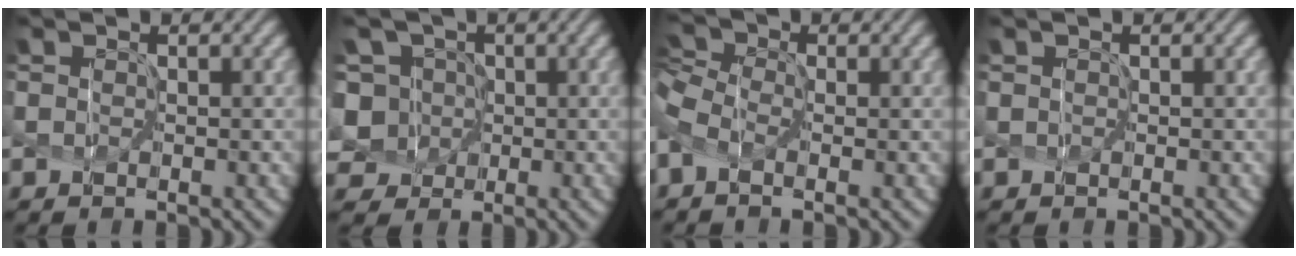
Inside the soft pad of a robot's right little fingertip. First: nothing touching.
{"total": 5.9, "force": [0.2, 5.6, 1.9], "torque": [-0.061, 0.027, -0.026]}
{"total": 3.7, "force": [-1.3, 2.1, 2.9], "torque": [-0.076, 0.002, -0.036]}
{"total": 0.0}